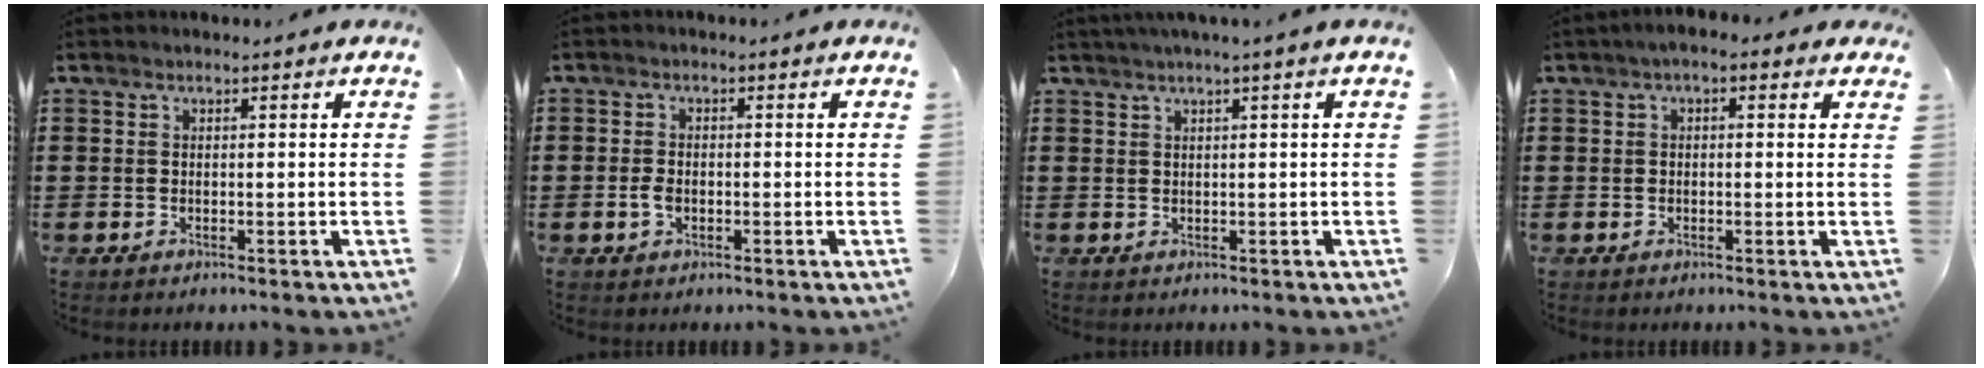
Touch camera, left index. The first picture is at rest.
{"total": 2.1, "force": [-0.6, 1.3, 1.6], "torque": [-0.046, -0.004, -0.015]}
{"total": 1.2, "force": [0.6, -0.4, 1.0], "torque": [-0.017, -0.003, 0.010]}
{"total": 1.7, "force": [-0.1, 0.8, 1.5], "torque": [-0.028, 0.006, -0.005]}